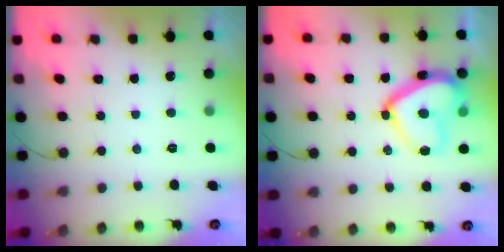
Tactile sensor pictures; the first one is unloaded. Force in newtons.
{"total": 16.2, "press": 16.1, "slide": 1.6}